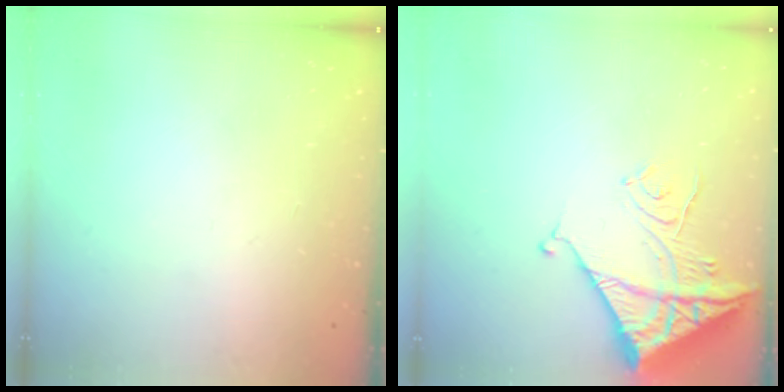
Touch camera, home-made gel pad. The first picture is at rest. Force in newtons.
{"total": 13.7, "press": 13.6, "slide": 1.1}